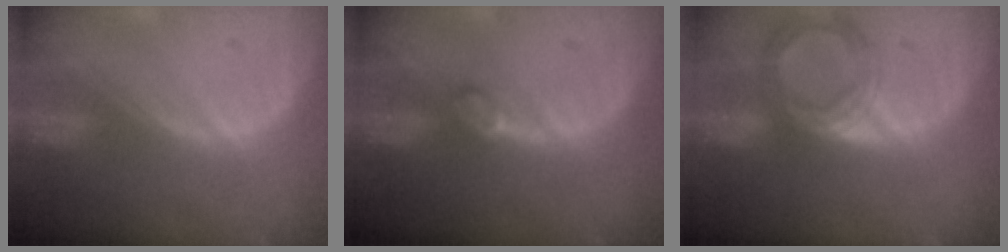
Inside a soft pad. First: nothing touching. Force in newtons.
{"total": 2.0, "press": 1.9, "slide": 0.2}
{"total": 6.7, "press": 6.2, "slide": 2.7}